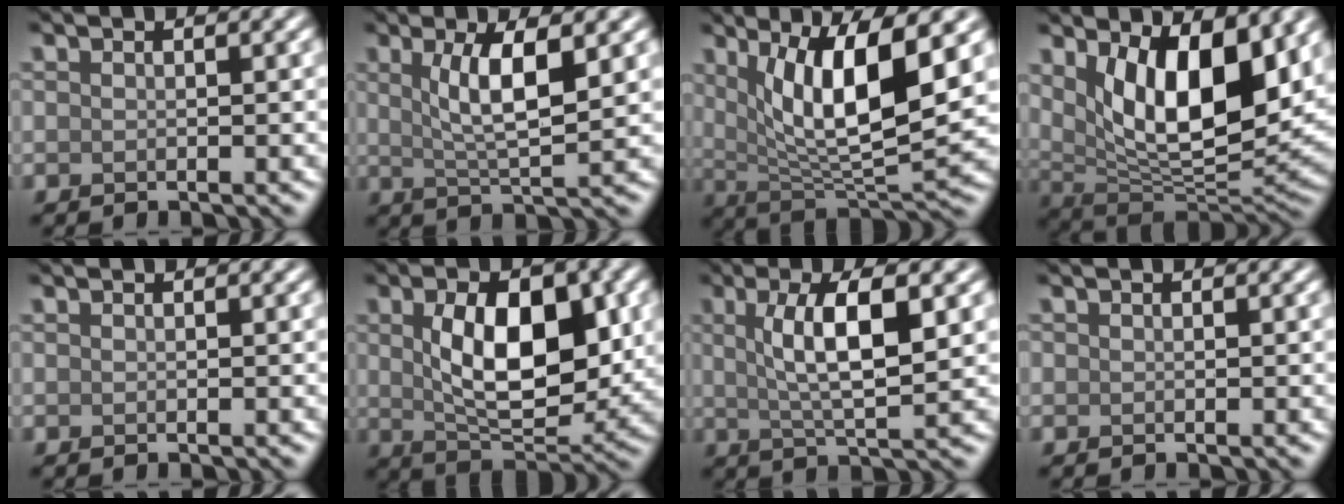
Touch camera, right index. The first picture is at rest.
{"total": 5.3, "force": [1.6, 1.3, 4.8], "torque": [-0.090, -0.005, 0.031]}
{"total": 8.6, "force": [2.9, 2.4, 7.8], "torque": [-0.133, -0.022, 0.060]}
{"total": 10.1, "force": [3.3, 4.5, 8.4], "torque": [-0.136, -0.029, 0.065]}
{"total": 0.0}
{"total": 9.0, "force": [1.1, 4.7, 7.6], "torque": [-0.133, -0.007, 0.027]}
{"total": 6.8, "force": [1.5, 1.7, 6.4], "torque": [-0.108, 0.004, 0.028]}
{"total": 0.0}